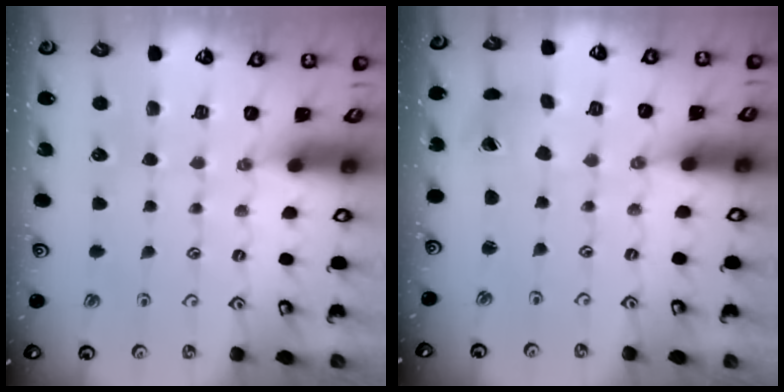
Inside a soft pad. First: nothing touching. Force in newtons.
{"total": 1.1, "press": 1.1, "slide": 0.2}